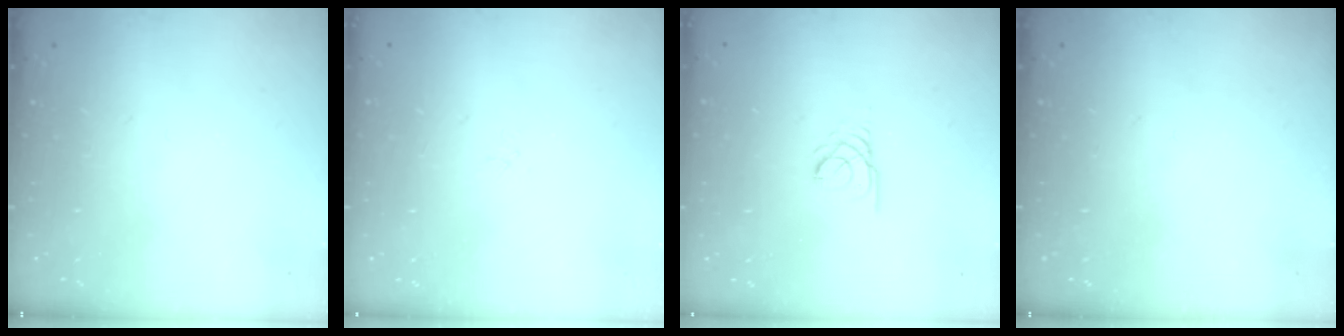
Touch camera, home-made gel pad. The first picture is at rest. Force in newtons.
{"total": 1.7, "press": 1.6, "slide": 0.2}
{"total": 2.4, "press": 2.4, "slide": 0.1}
{"total": 0.0}